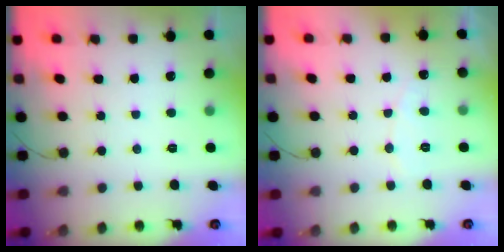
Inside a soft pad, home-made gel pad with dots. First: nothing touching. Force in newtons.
{"total": 4.2, "press": 4.2, "slide": 0.4}